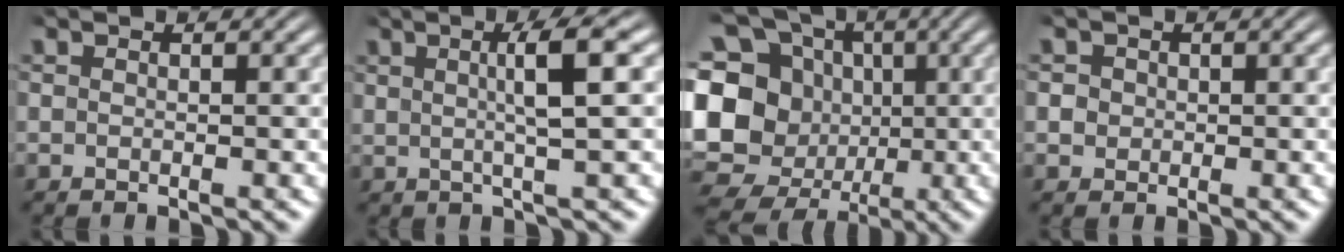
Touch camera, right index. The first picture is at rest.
{"total": 3.7, "force": [1.5, -0.2, 3.4], "torque": [-0.049, 0.010, 0.025]}
{"total": 18.3, "force": [-0.1, 15.6, 9.6], "torque": [-0.196, -0.045, -0.001]}
{"total": 1.9, "force": [0.1, 1.9, 0.5], "torque": [-0.020, -0.006, 0.004]}